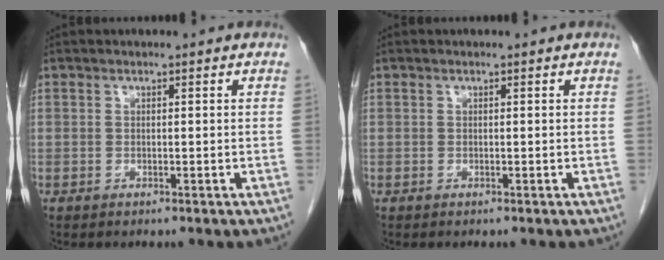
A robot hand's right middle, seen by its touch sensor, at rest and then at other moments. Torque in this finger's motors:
{"motor_torque": [-0.10, 0.09, -0.03, -0.02]}